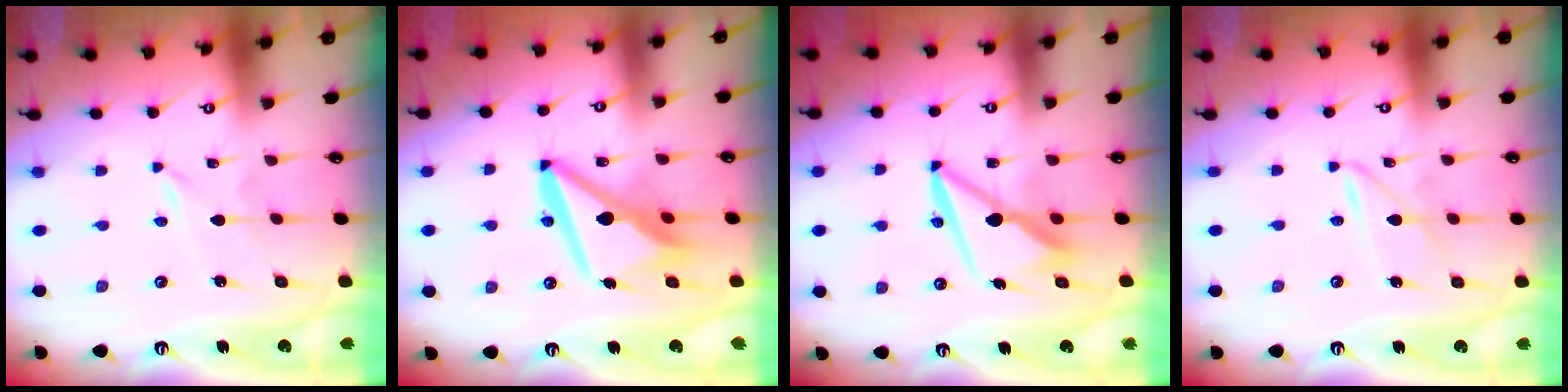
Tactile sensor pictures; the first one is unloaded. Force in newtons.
{"total": 12.9, "press": 12.8, "slide": 1.7}
{"total": 8.6, "press": 8.4, "slide": 1.6}
{"total": 3.8, "press": 3.8, "slide": 0.4}